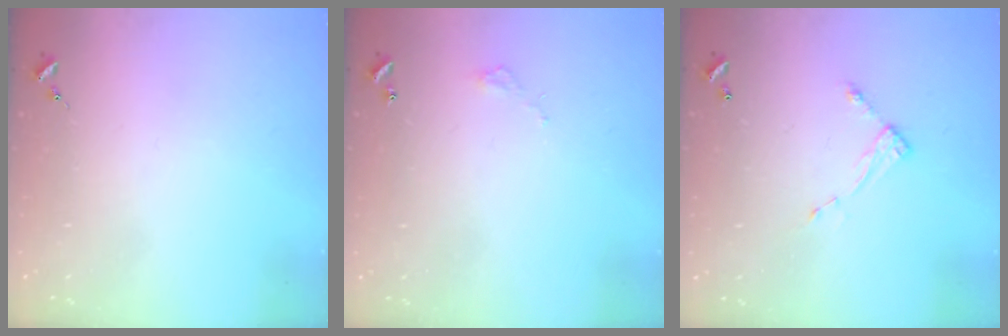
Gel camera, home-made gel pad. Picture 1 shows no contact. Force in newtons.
{"total": 2.8, "press": 2.8, "slide": 0.2}
{"total": 6.6, "press": 6.6, "slide": 0.5}